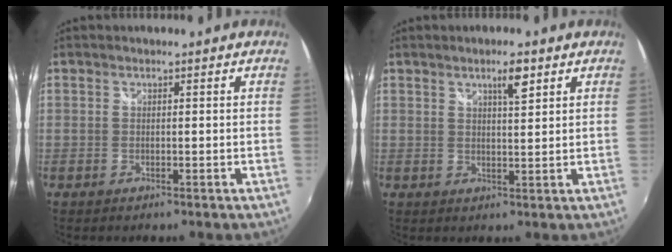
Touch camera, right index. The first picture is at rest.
{"total": 3.8, "force": [2.3, 0.9, 2.9], "torque": [-0.045, 0.005, 0.037]}